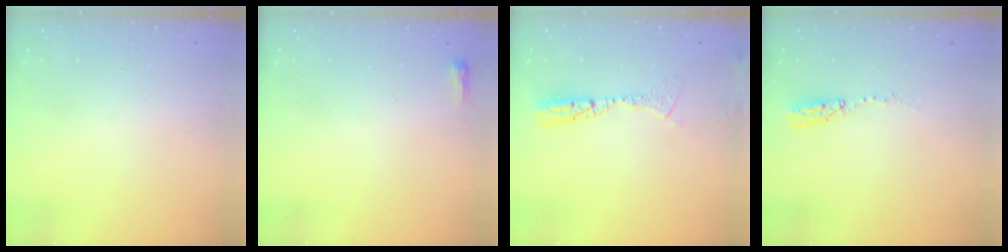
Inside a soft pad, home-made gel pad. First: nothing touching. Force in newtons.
{"total": 2.3, "press": 2.2, "slide": 0.7}
{"total": 9.6, "press": 9.5, "slide": 1.9}
{"total": 4.8, "press": 4.7, "slide": 0.4}